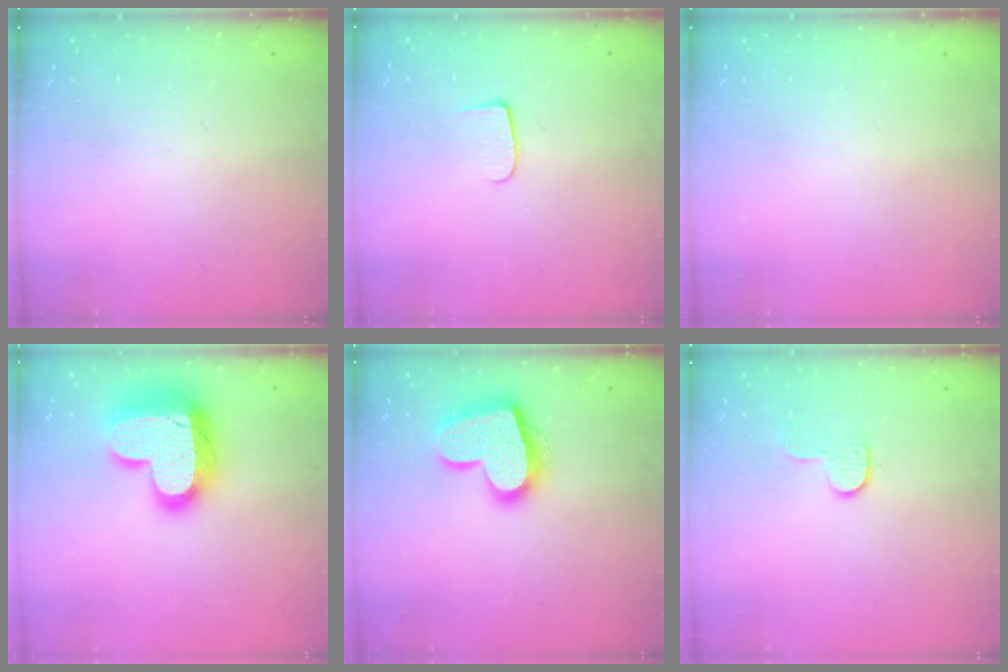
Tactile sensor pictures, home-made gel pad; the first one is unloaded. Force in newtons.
{"total": 6.0, "press": 6.0, "slide": 0.6}
{"total": 0.0}
{"total": 21.1, "press": 21.0, "slide": 1.5}
{"total": 17.7, "press": 17.7, "slide": 1.5}
{"total": 6.1, "press": 6.1, "slide": 0.2}